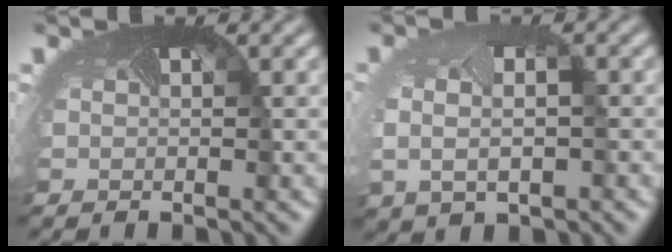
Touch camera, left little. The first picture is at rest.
{"total": 4.5, "force": [-0.3, 3.1, 3.2], "torque": [-0.063, -0.009, 0.013]}